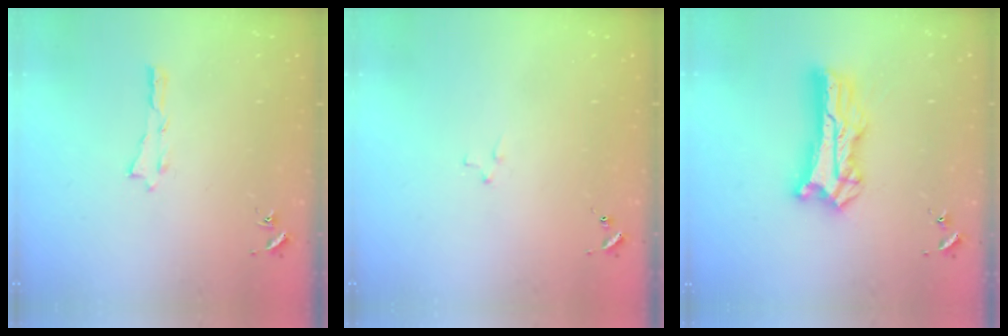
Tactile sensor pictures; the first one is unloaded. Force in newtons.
{"total": 2.1, "press": 2.1, "slide": 0.2}
{"total": 11.0, "press": 10.9, "slide": 0.8}